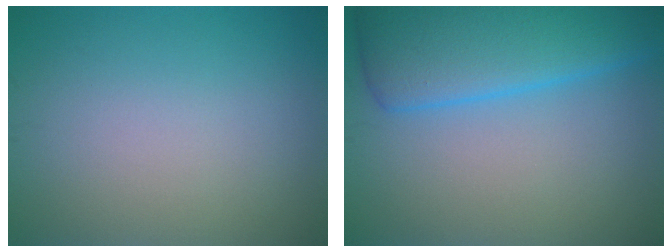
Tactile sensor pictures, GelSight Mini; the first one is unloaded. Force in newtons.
{"total": 8.3, "press": 8.3, "slide": 0.3}